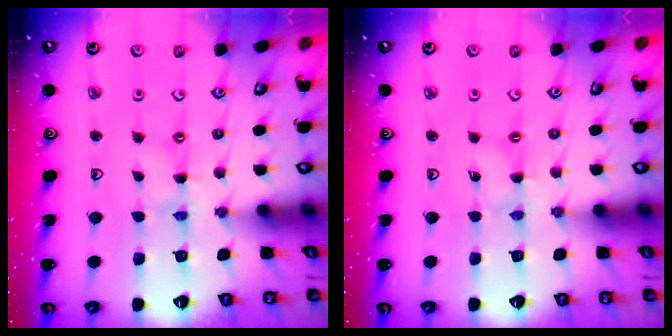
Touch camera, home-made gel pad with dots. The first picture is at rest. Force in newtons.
{"total": 0.0}